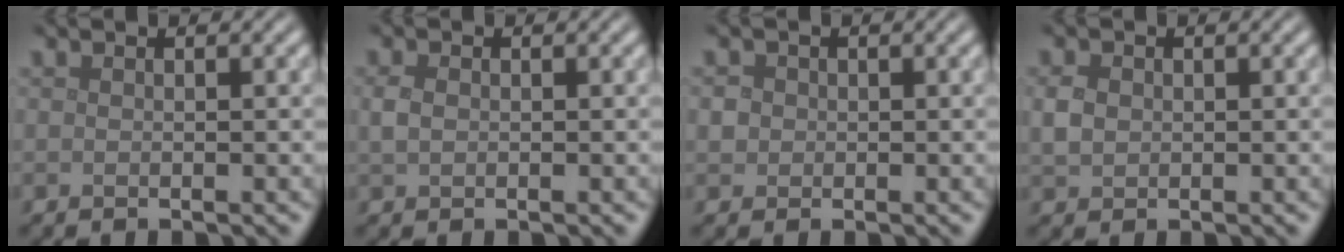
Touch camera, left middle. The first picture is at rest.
{"total": 1.2, "force": [0.1, 1.0, 0.8], "torque": [-0.018, 0.000, 0.001]}
{"total": 1.4, "force": [0.0, 1.3, 0.4], "torque": [-0.005, 0.000, 0.005]}
{"total": 1.8, "force": [0.1, 1.5, 0.9], "torque": [-0.022, 0.001, 0.001]}